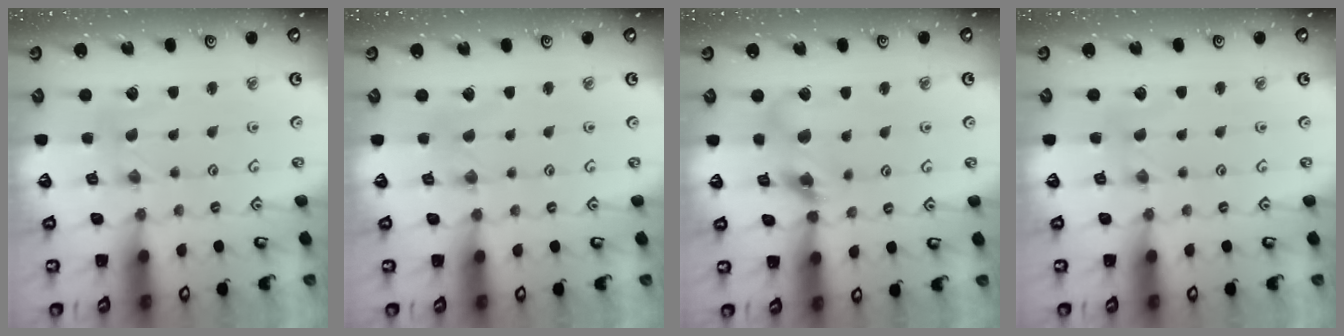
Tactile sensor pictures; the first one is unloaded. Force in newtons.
{"total": 0.5, "press": 0.5, "slide": 0.2}
{"total": 12.8, "press": 12.7, "slide": 1.5}
{"total": 0.7, "press": 0.7, "slide": 0.1}